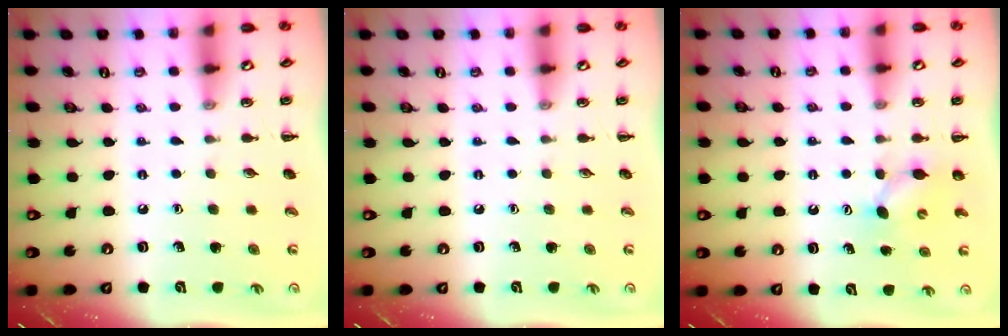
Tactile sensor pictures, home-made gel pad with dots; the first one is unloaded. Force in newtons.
{"total": 0.0}
{"total": 5.5, "press": 5.4, "slide": 1.1}